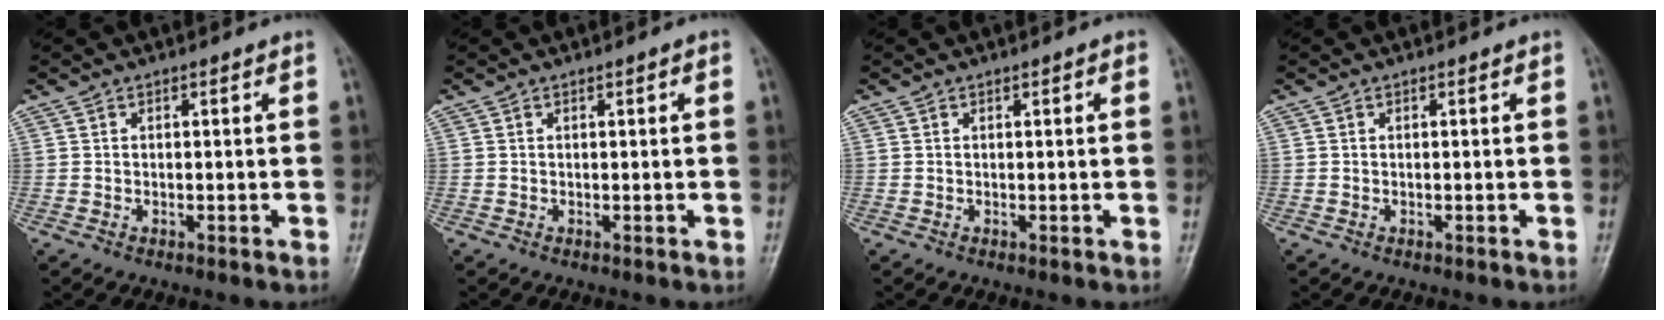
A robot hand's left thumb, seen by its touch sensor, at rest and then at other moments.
{"total": 0.6, "force": [0.2, 0.1, 0.5], "torque": [-0.009, 0.001, 0.002]}
{"total": 1.0, "force": [0.4, 0.2, 0.8], "torque": [-0.013, 0.001, 0.004]}
{"total": 0.0}